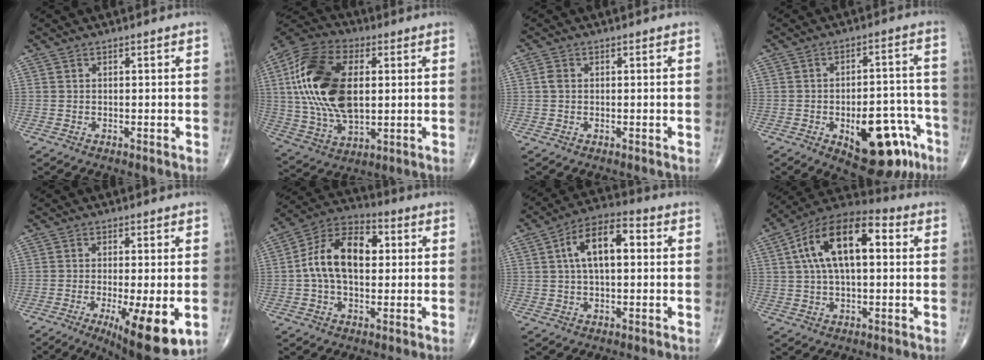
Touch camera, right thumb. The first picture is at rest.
{"total": 22.3, "force": [3.2, 12.5, 18.1], "torque": [-0.359, -0.005, 0.054]}
{"total": 1.3, "force": [0.1, 1.0, 0.8], "torque": [-0.013, 0.001, 0.000]}
{"total": 17.0, "force": [-7.7, 8.0, 12.9], "torque": [-0.139, 0.047, -0.092]}
{"total": 13.5, "force": [-4.3, 3.5, 12.4], "torque": [-0.171, -0.020, -0.056]}
{"total": 14.5, "force": [1.4, 8.9, 11.4], "torque": [-0.188, 0.031, 0.012]}
{"total": 11.2, "force": [2.0, 5.6, 9.5], "torque": [-0.156, 0.022, 0.025]}
{"total": 16.8, "force": [3.5, 8.3, 14.3], "torque": [-0.240, 0.029, 0.049]}